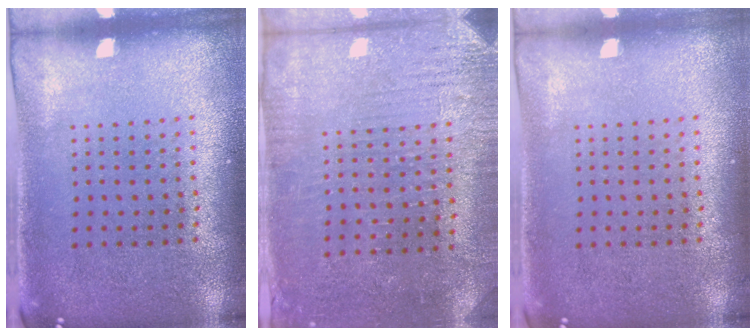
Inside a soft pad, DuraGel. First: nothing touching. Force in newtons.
{"total": 3.0, "press": 2.9, "slide": 0.7}
{"total": 0.0}